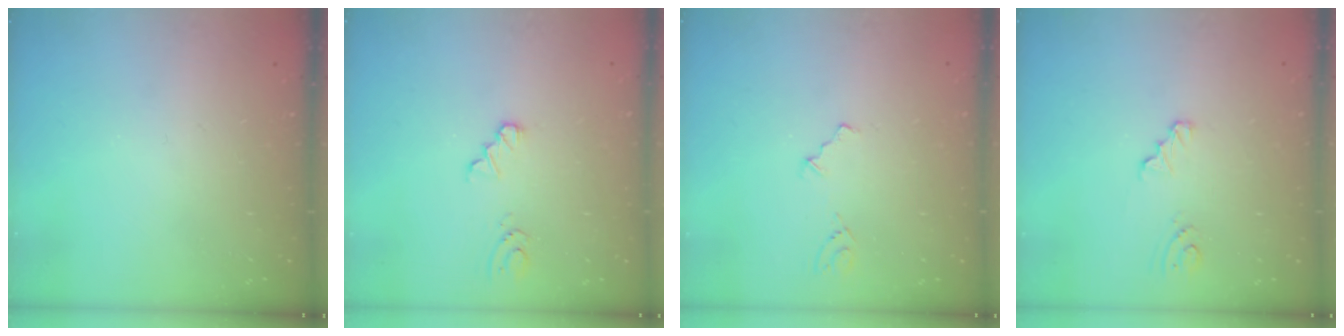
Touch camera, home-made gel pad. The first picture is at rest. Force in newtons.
{"total": 1.1, "press": 1.1, "slide": 0.2}
{"total": 2.1, "press": 1.8, "slide": 1.1}
{"total": 2.4, "press": 2.3, "slide": 0.3}